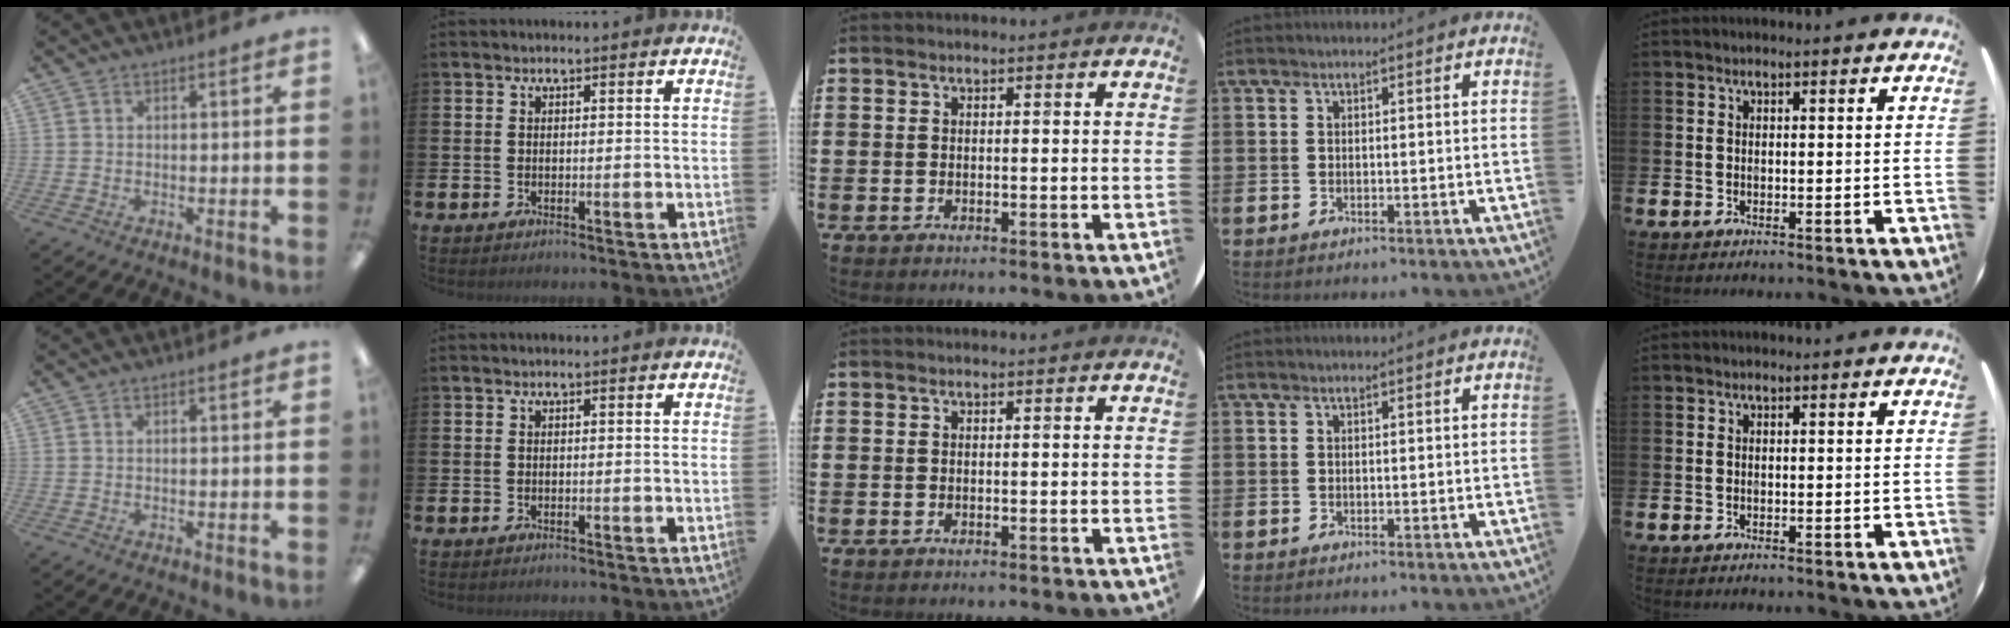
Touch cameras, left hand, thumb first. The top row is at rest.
{}